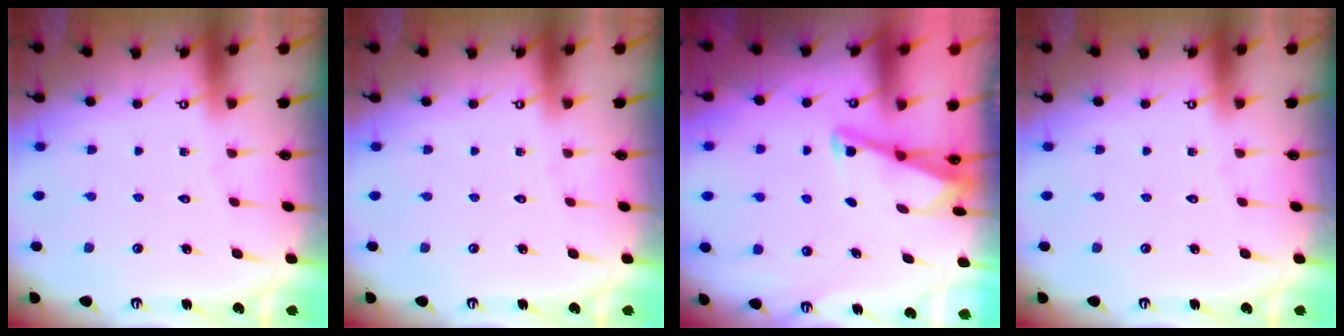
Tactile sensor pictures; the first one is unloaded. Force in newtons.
{"total": 0.0}
{"total": 3.0, "press": 3.0, "slide": 0.3}
{"total": 0.0}